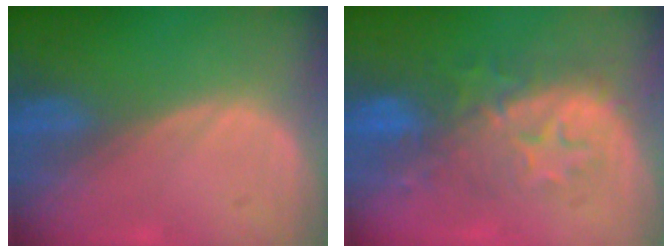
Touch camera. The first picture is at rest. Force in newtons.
{"total": 9.1, "press": 8.6, "slide": 3.0}